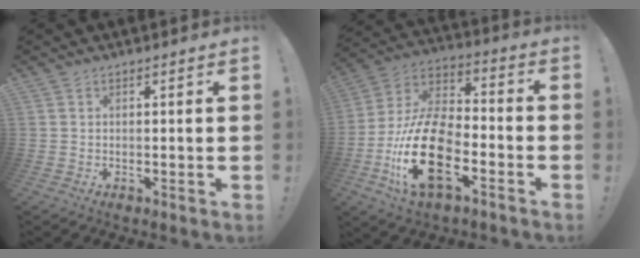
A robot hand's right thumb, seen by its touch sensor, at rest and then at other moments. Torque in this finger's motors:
{"motor_torque": [2.77, 2.24, 2.15, -0.62, 0.71]}